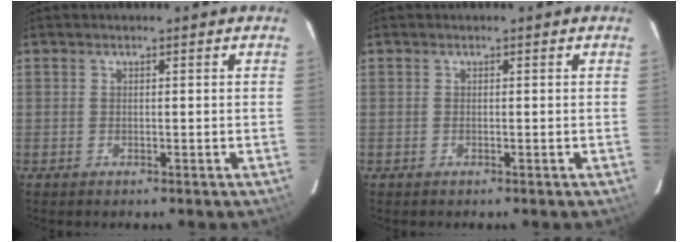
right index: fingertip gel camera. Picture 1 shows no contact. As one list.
[{"total": 0.0}]